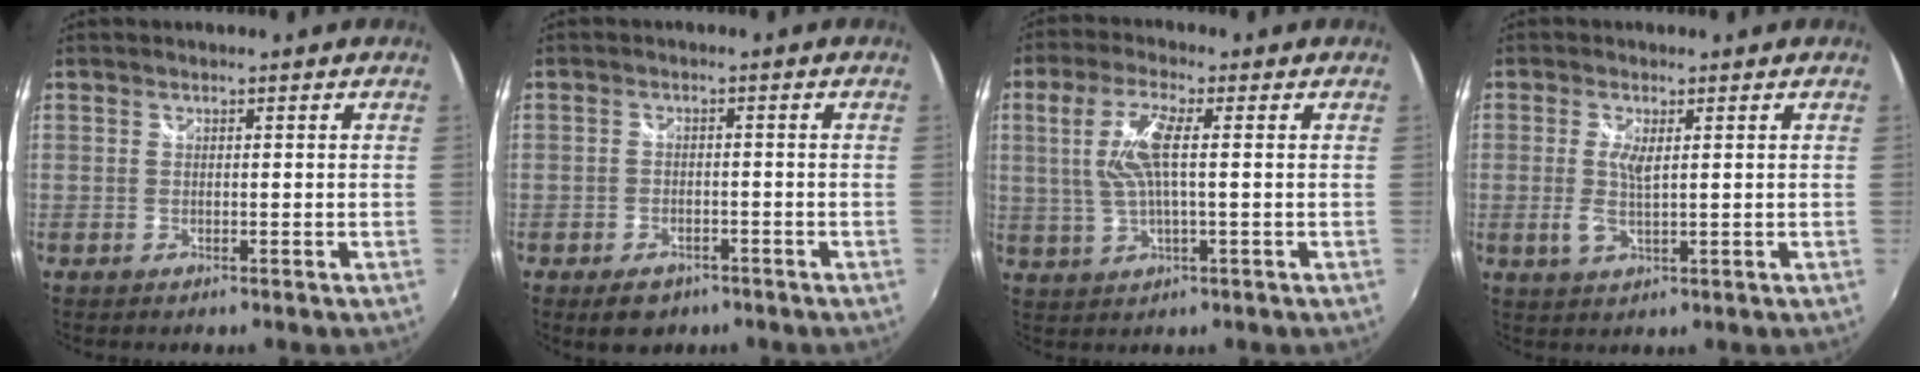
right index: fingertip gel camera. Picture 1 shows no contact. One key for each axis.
{"total": 5.1, "fx": -3.5, "fy": 3.1, "fz": 2.1, "tx": -0.053, "ty": -0.005, "tz": -0.048}
{"total": 8.0, "fx": 0.8, "fy": 1.7, "fz": 7.8, "tx": -0.157, "ty": 0.004, "tz": 0.021}
{"total": 3.7, "fx": 0.3, "fy": 1.1, "fz": 3.5, "tx": -0.073, "ty": -0.004, "tz": 0.004}